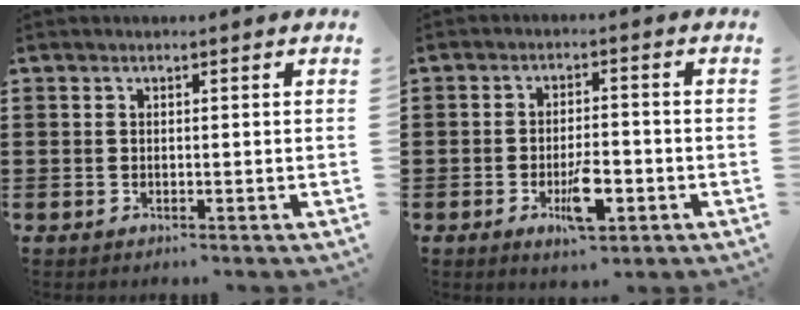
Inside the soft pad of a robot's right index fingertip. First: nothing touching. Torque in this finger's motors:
{"motor_torque": [0.19, 0.04, 0.16, 0.14]}